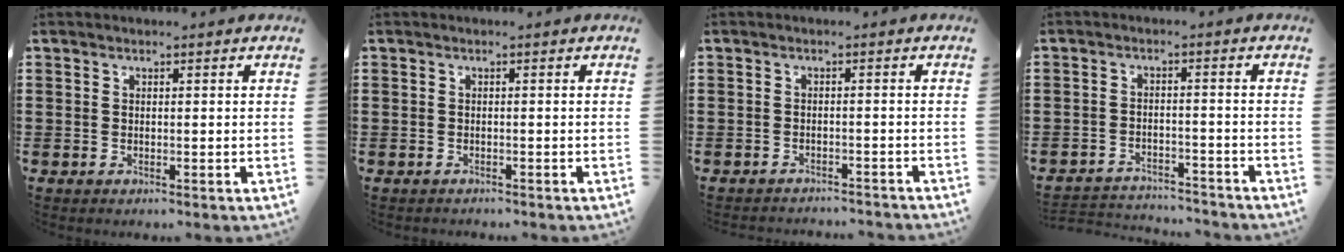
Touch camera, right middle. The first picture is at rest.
{"total": 0.7, "force": [-0.6, 0.3, -0.2], "torque": [0.002, 0.004, -0.014]}
{"total": 1.8, "force": [-1.8, 0.1, 0.0], "torque": [-0.005, 0.003, -0.037]}
{"total": 3.1, "force": [-3.1, 0.4, 0.1], "torque": [-0.008, 0.003, -0.068]}